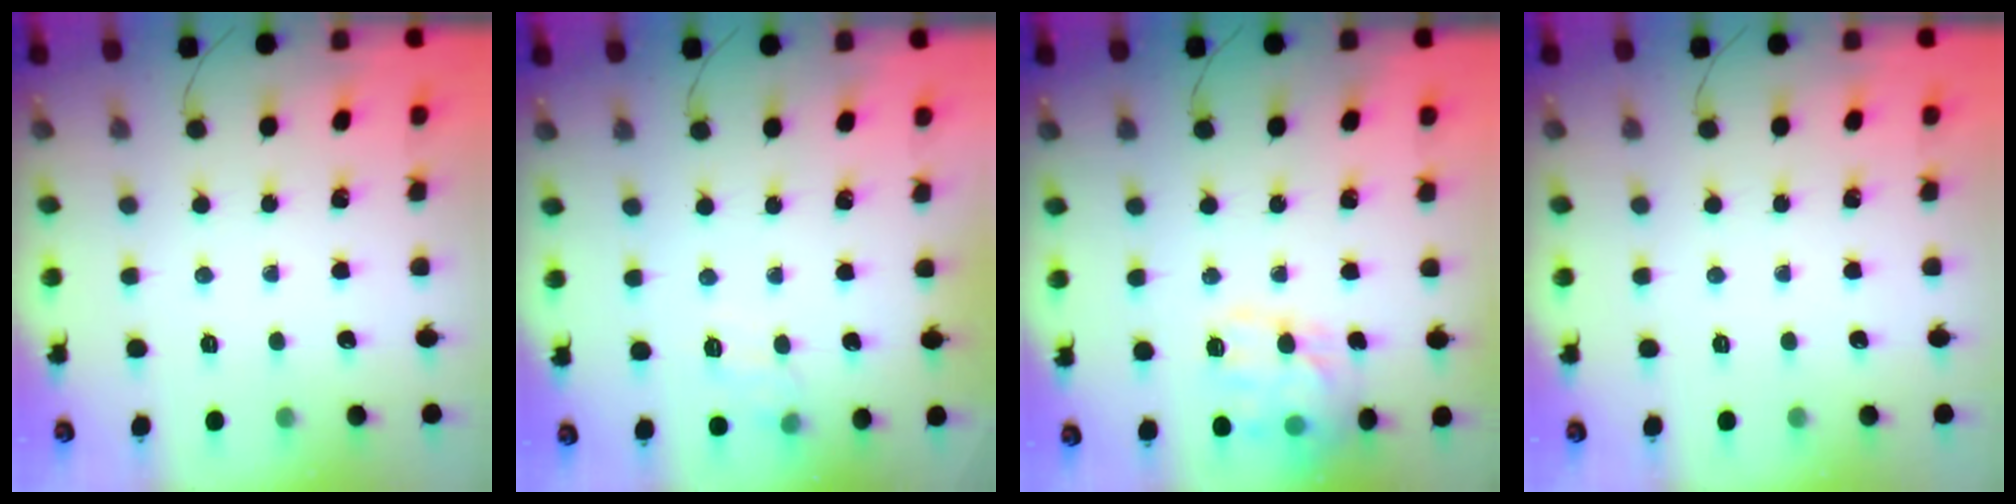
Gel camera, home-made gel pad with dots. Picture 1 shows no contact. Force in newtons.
{"total": 9.1, "press": 8.9, "slide": 1.5}
{"total": 14.0, "press": 13.9, "slide": 0.6}
{"total": 0.0}